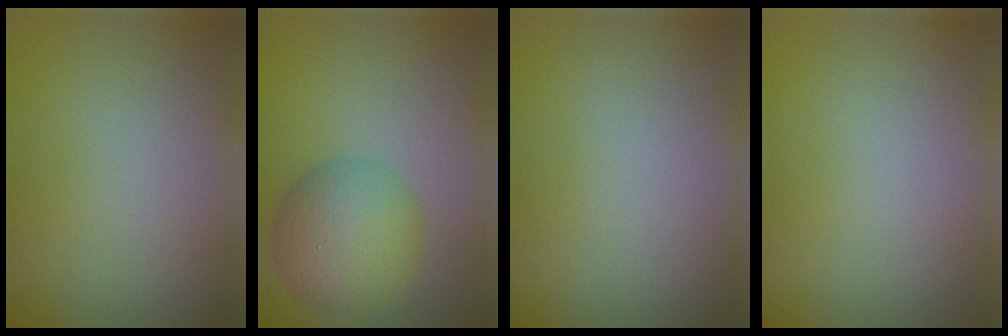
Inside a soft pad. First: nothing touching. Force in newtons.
{"total": 6.1, "press": 6.1, "slide": 0.2}
{"total": 0.0}
{"total": 0.0}